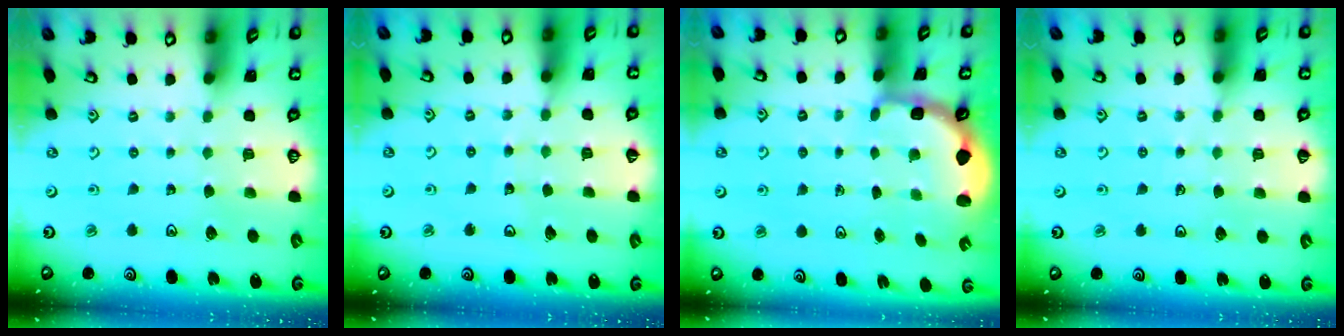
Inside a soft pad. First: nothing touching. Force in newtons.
{"total": 4.2, "press": 4.2, "slide": 0.4}
{"total": 3.0, "press": 2.0, "slide": 2.2}
{"total": 2.1, "press": 2.0, "slide": 0.3}